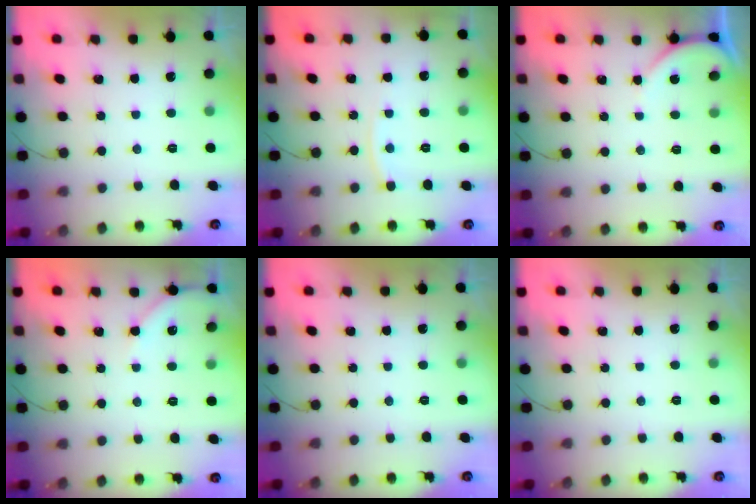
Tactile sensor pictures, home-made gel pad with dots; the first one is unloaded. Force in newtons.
{"total": 6.0, "press": 6.0, "slide": 0.6}
{"total": 3.1, "press": 3.1, "slide": 0.2}
{"total": 4.2, "press": 4.1, "slide": 0.6}
{"total": 0.0}
{"total": 0.0}